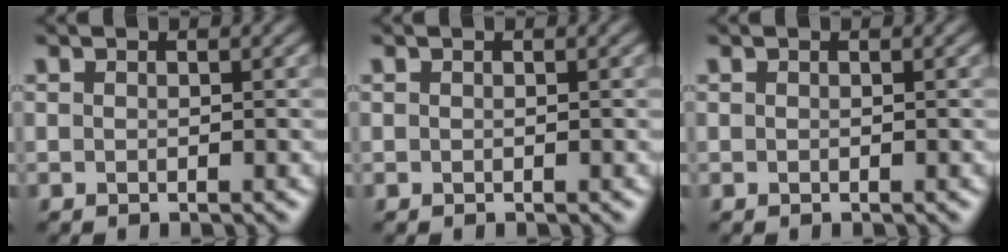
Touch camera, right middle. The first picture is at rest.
{"total": 0.0}
{"total": 0.0}